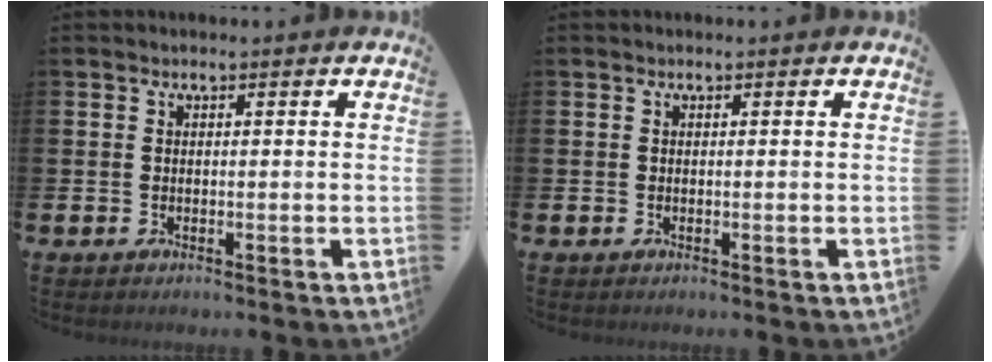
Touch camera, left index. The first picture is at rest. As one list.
[{"total": 0.0}]